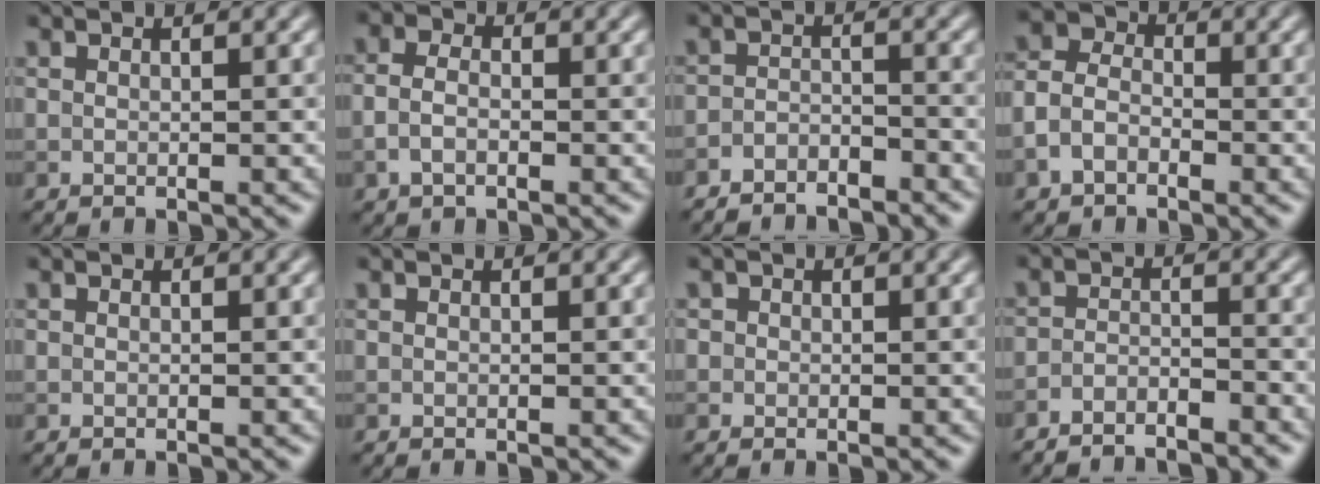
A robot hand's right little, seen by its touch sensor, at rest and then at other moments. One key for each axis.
{"total": 2.2, "fx": -0.7, "fy": 1.4, "fz": 1.5, "tx": -0.033, "ty": 0.004, "tz": -0.020}
{"total": 3.4, "fx": -3.3, "fy": 0.8, "fz": 0.7, "tx": -0.012, "ty": -0.006, "tz": -0.060}
{"total": 3.2, "fx": -1.5, "fy": 2.4, "fz": 1.6, "tx": -0.036, "ty": 0.009, "tz": -0.040}
{"total": 0.0}
{"total": 0.0}
{"total": 0.8, "fx": 0.1, "fy": 0.8, "fz": 0.0, "tx": 0.009, "ty": -0.004, "tz": -0.003}
{"total": 3.2, "fx": -3.0, "fy": 0.4, "fz": 0.8, "tx": -0.012, "ty": -0.003, "tz": -0.052}